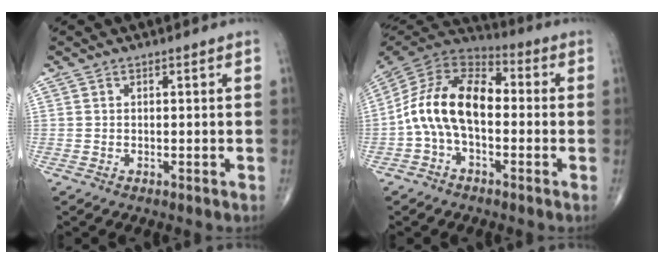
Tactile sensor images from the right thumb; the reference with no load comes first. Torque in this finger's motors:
{"motor_torque": [1.67, 1.67, 0.47, -0.46, 0.42]}